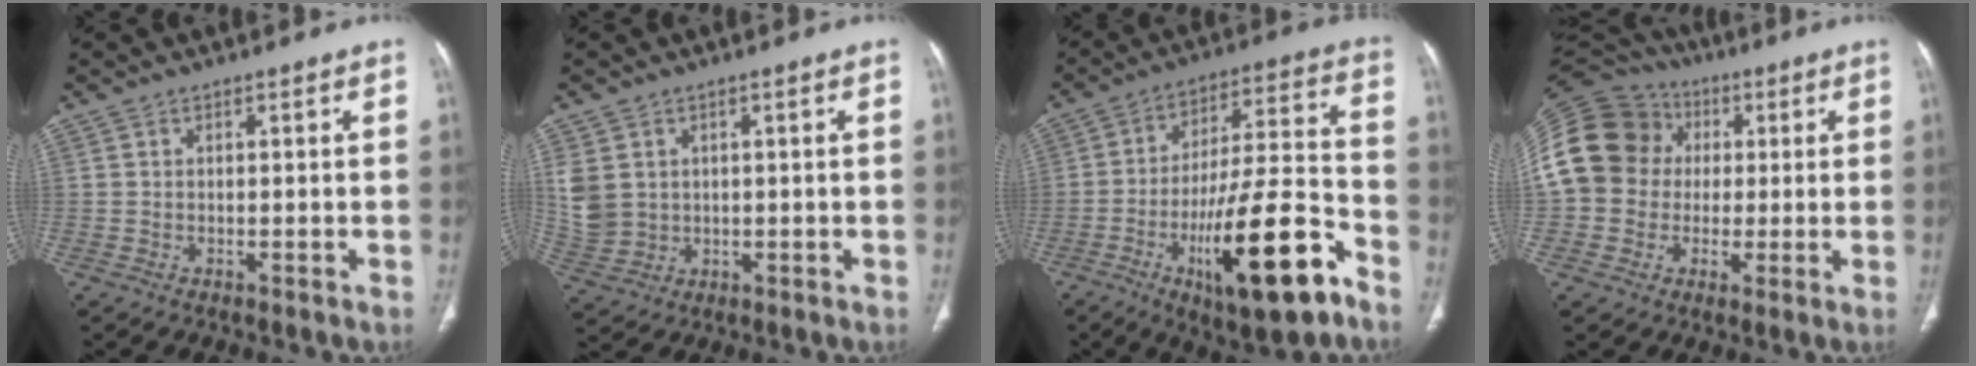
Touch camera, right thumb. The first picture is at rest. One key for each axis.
{"total": 7.1, "fx": 1.6, "fy": 5.9, "fz": 3.7, "tx": -0.073, "ty": -0.005, "tz": 0.048}
{"total": 22.5, "fx": -10.9, "fy": 6.2, "fz": 18.8, "tx": -0.301, "ty": 0.052, "tz": -0.167}
{"total": 20.4, "fx": 1.9, "fy": 18.2, "fz": 9.1, "tx": -0.196, "ty": 0.053, "tz": 0.039}